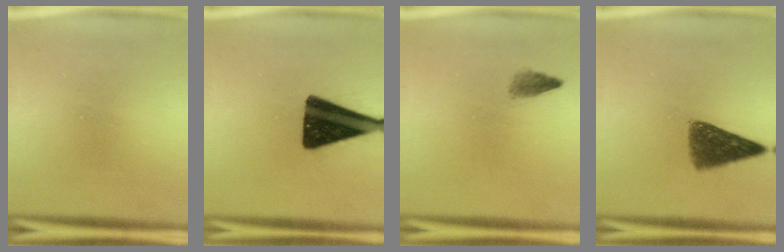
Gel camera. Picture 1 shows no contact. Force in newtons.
{"total": 15.8}
{"total": 1.5}
{"total": 7.0}